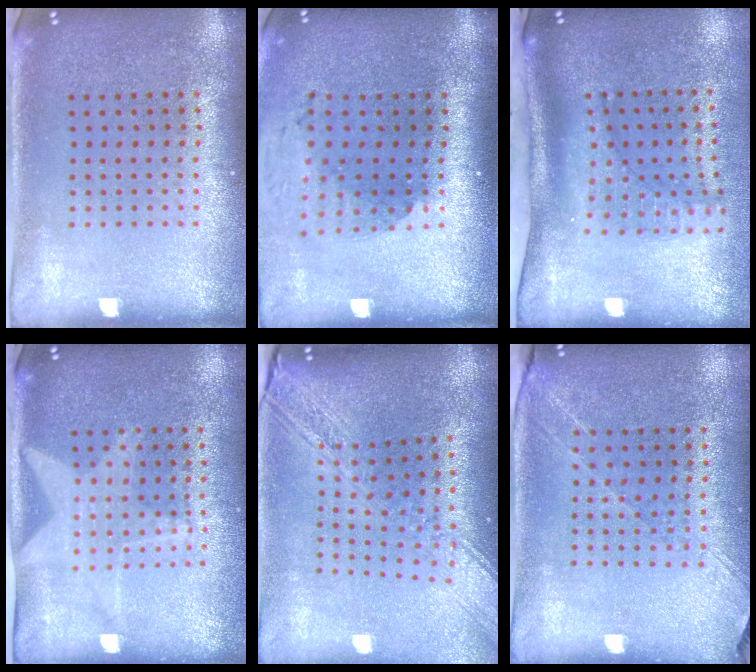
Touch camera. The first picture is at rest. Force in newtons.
{"total": 1.9, "press": 1.4, "slide": 1.3}
{"total": 2.2, "press": 1.5, "slide": 1.6}
{"total": 1.4, "press": 1.4, "slide": 0.2}
{"total": 2.9, "press": 2.3, "slide": 1.9}
{"total": 1.3, "press": 1.2, "slide": 0.6}